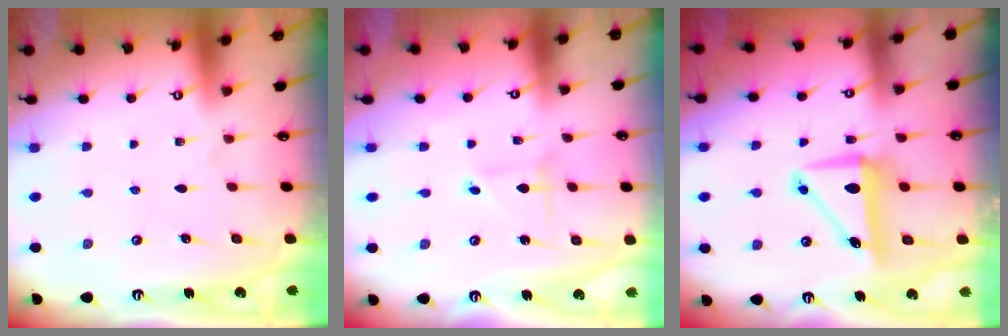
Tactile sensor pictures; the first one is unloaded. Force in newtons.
{"total": 1.0, "press": 1.0, "slide": 0.1}
{"total": 7.9, "press": 7.7, "slide": 1.5}